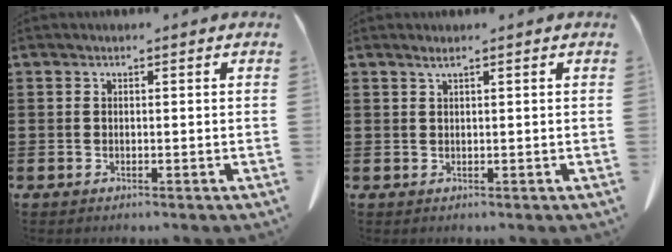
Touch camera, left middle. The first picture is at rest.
{"total": 1.0, "force": [0.7, -0.2, 0.8], "torque": [-0.015, -0.003, 0.013]}